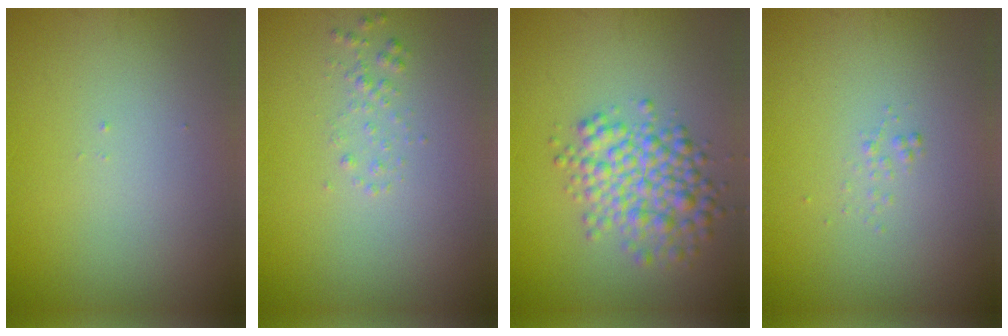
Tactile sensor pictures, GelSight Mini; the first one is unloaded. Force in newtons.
{"total": 1.0, "press": 1.0, "slide": 0.1}
{"total": 4.9, "press": 4.9, "slide": 0.1}
{"total": 0.5, "press": 0.5, "slide": 0.0}